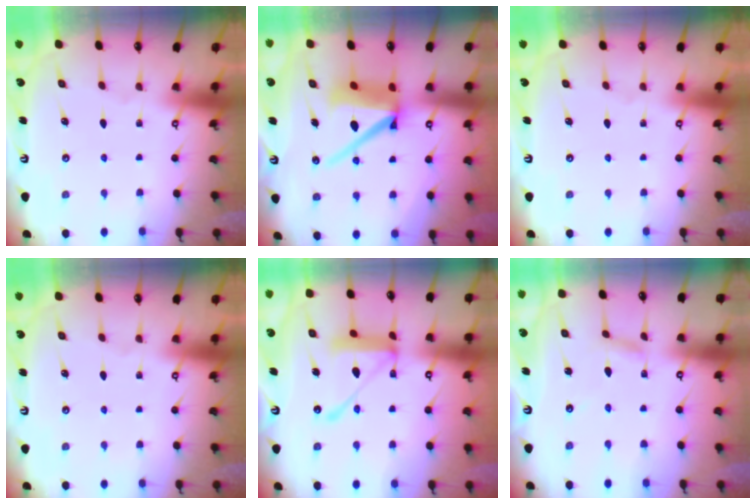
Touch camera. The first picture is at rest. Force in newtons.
{"total": 12.5, "press": 12.4, "slide": 1.5}
{"total": 0.0}
{"total": 0.0}
{"total": 15.8, "press": 15.7, "slide": 1.7}
{"total": 2.5, "press": 2.5, "slide": 0.1}